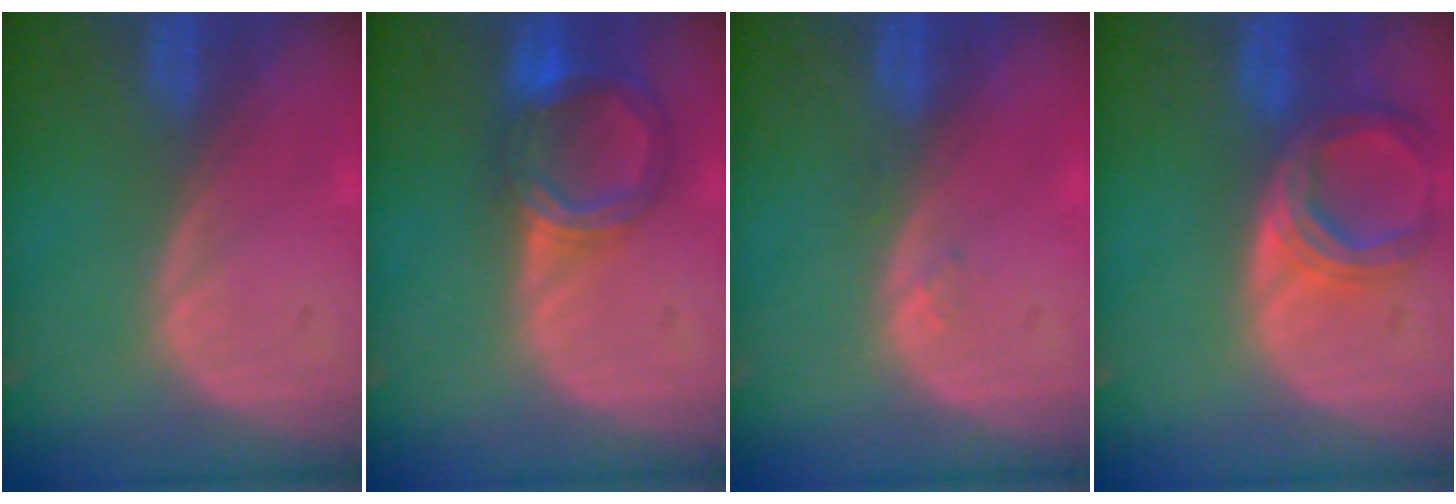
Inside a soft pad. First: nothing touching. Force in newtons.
{"total": 6.4, "press": 5.8, "slide": 2.7}
{"total": 0.9, "press": 0.8, "slide": 0.4}
{"total": 7.0, "press": 6.5, "slide": 2.7}